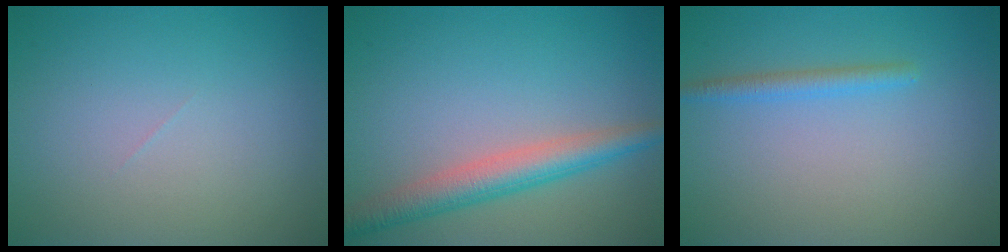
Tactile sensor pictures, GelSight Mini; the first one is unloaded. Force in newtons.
{"total": 4.2, "press": 4.2, "slide": 0.0}
{"total": 1.6, "press": 1.6, "slide": 0.0}